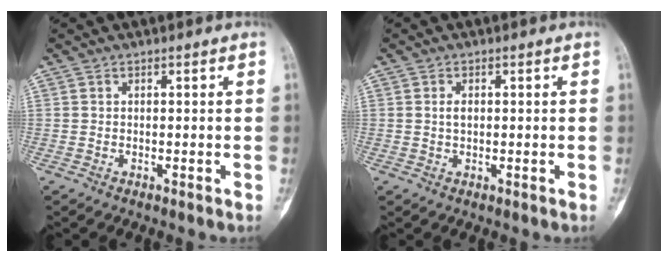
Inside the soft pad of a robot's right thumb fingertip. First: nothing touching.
{"total": 1.6, "force": [0.2, 0.9, 1.3], "torque": [-0.018, 0.000, 0.004]}